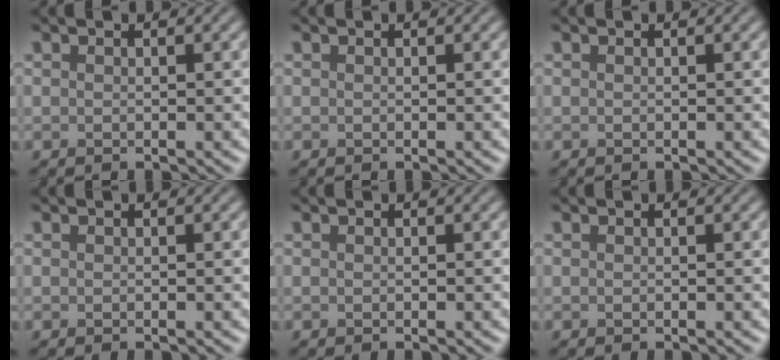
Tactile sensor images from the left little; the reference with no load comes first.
{"total": 0.0}
{"total": 0.0}
{"total": 0.0}
{"total": 0.0}
{"total": 0.0}